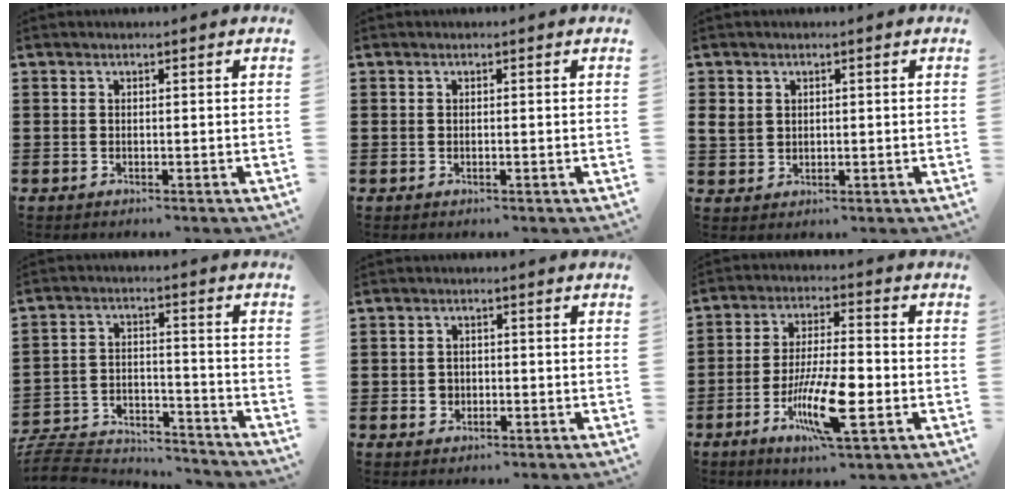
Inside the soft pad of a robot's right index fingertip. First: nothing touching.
{"total": 0.0}
{"total": 2.4, "force": [0.8, 2.1, 0.9], "torque": [-0.026, 0.010, 0.014]}
{"total": 8.0, "force": [-7.6, 1.5, 1.9], "torque": [-0.046, 0.010, -0.152]}
{"total": 1.8, "force": [-0.6, 1.5, 0.7], "torque": [-0.018, 0.004, -0.013]}
{"total": 11.7, "force": [-4.2, 3.0, 10.4], "torque": [-0.212, -0.007, -0.078]}